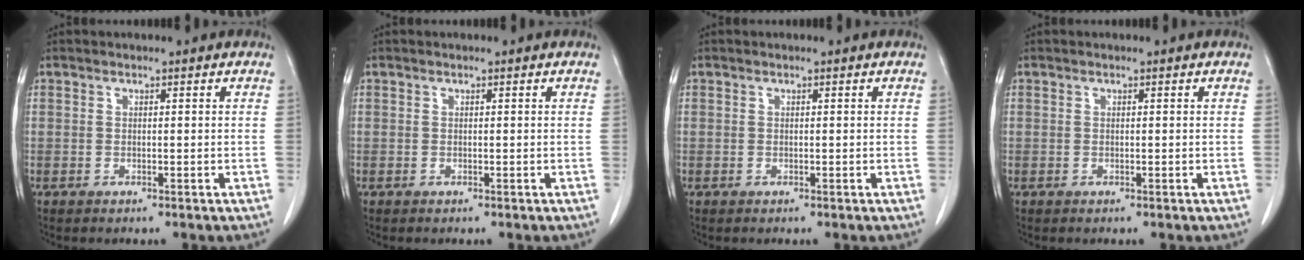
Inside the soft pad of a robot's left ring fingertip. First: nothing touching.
{"total": 0.0}
{"total": 0.0}
{"total": 0.0}